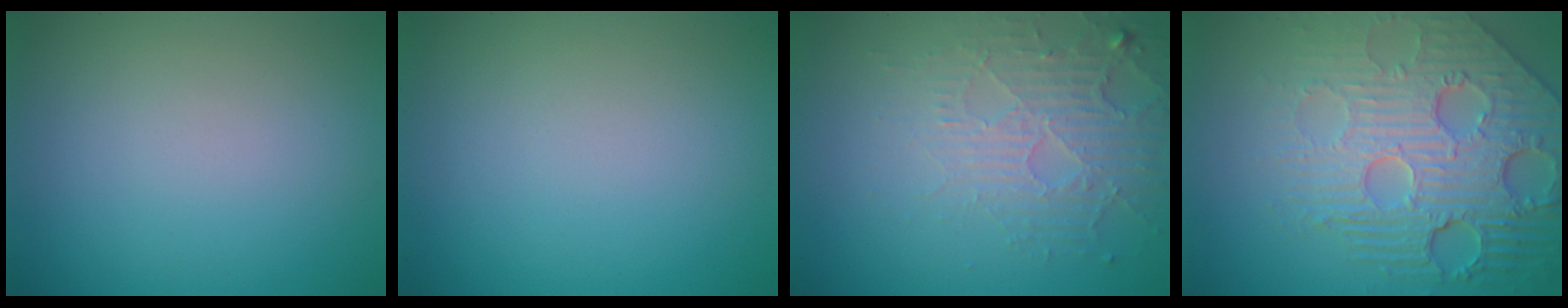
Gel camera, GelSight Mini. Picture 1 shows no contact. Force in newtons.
{"total": 0.0}
{"total": 5.3, "press": 3.4, "slide": 4.1}
{"total": 8.6, "press": 6.0, "slide": 6.2}